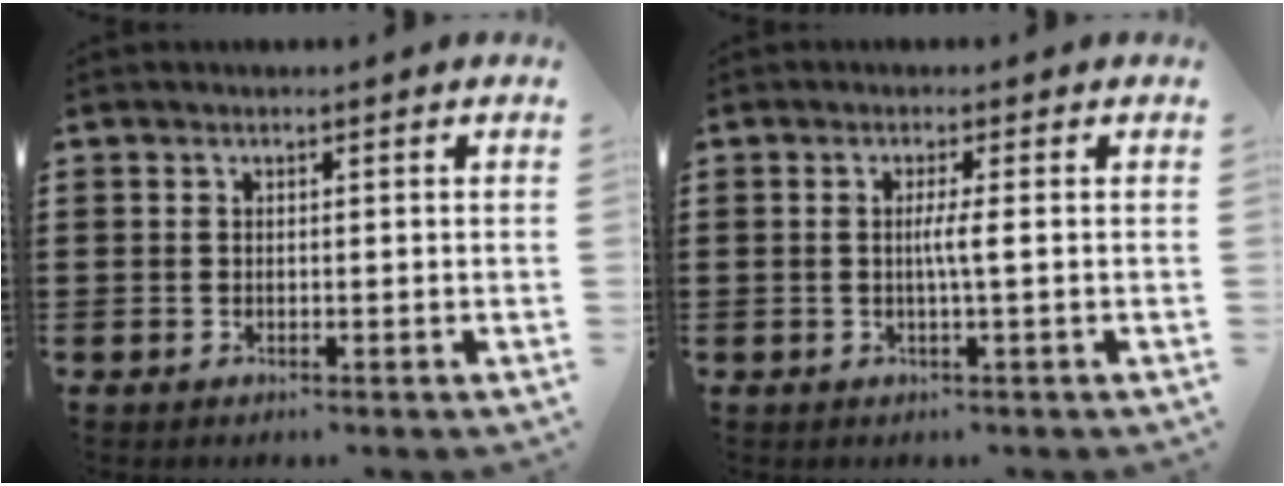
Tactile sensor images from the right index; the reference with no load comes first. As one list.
[{"total": 2.6, "force": [-0.1, -0.2, 2.6], "torque": [-0.047, -0.006, -0.006]}]